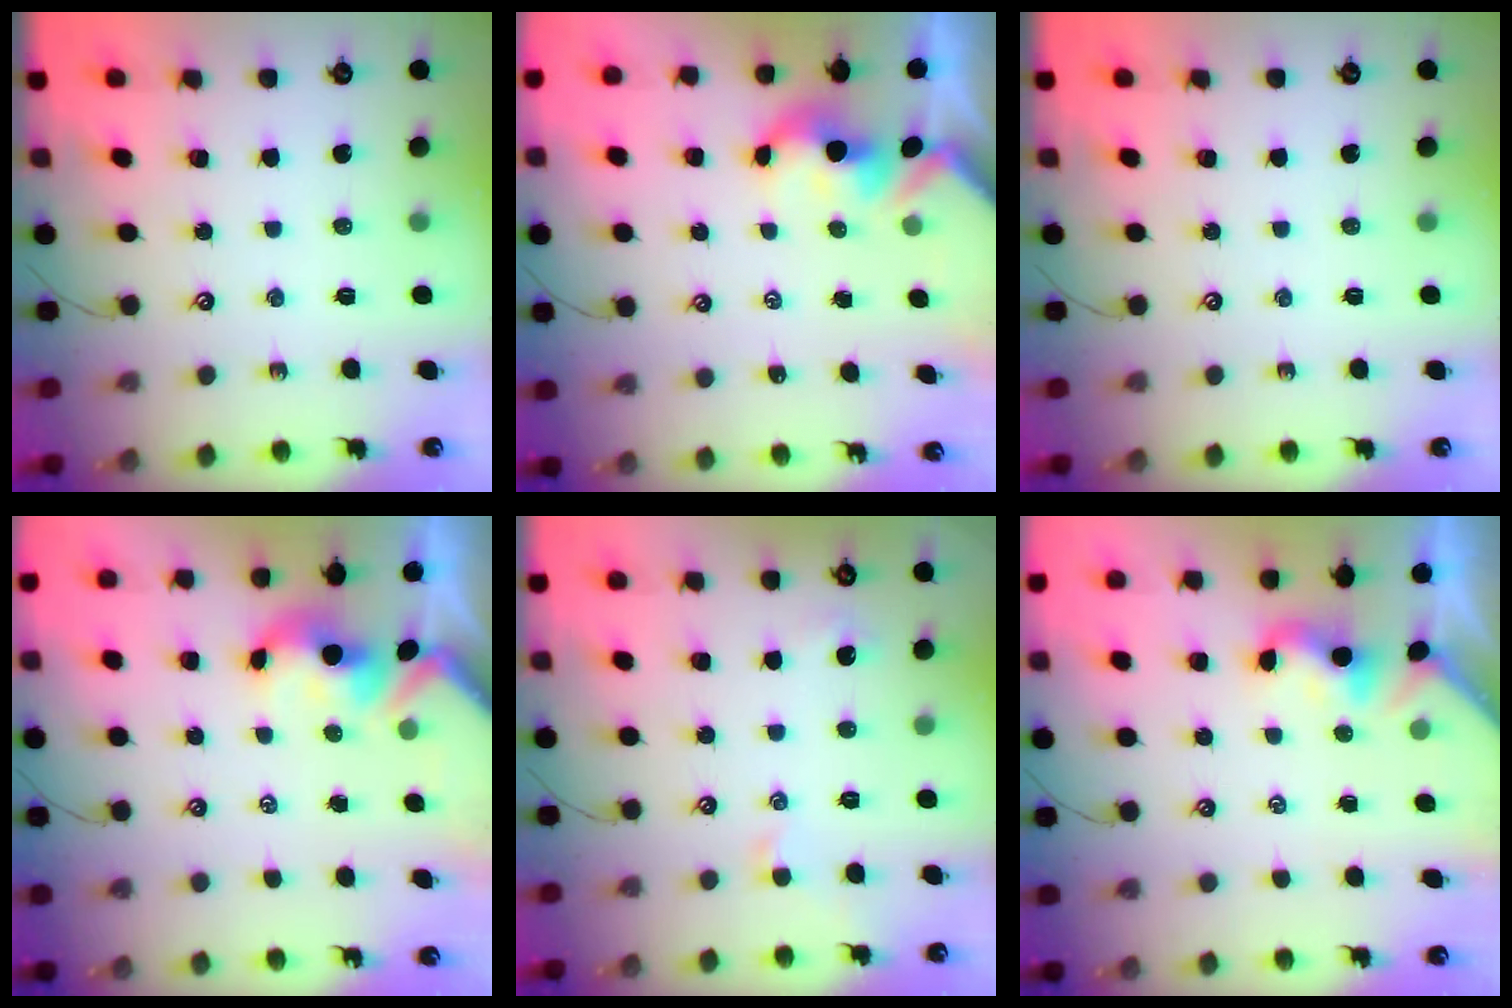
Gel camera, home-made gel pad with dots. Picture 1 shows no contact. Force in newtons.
{"total": 2.4, "press": 2.4, "slide": 0.3}
{"total": 0.0}
{"total": 2.0, "press": 1.9, "slide": 0.7}
{"total": 1.6, "press": 1.5, "slide": 0.5}
{"total": 2.0, "press": 1.9, "slide": 0.5}